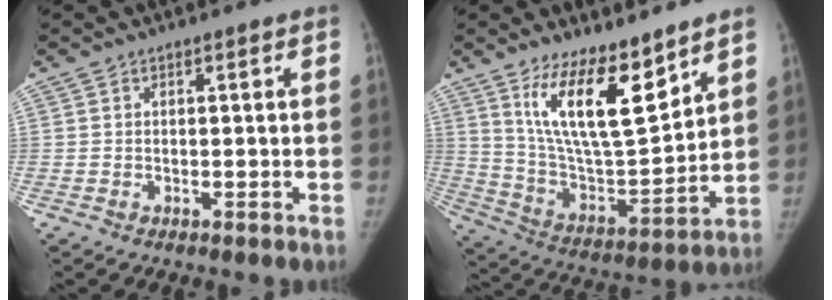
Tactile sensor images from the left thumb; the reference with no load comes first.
{"total": 16.8, "force": [10.6, 5.5, 11.8], "torque": [-0.169, -0.077, 0.207]}